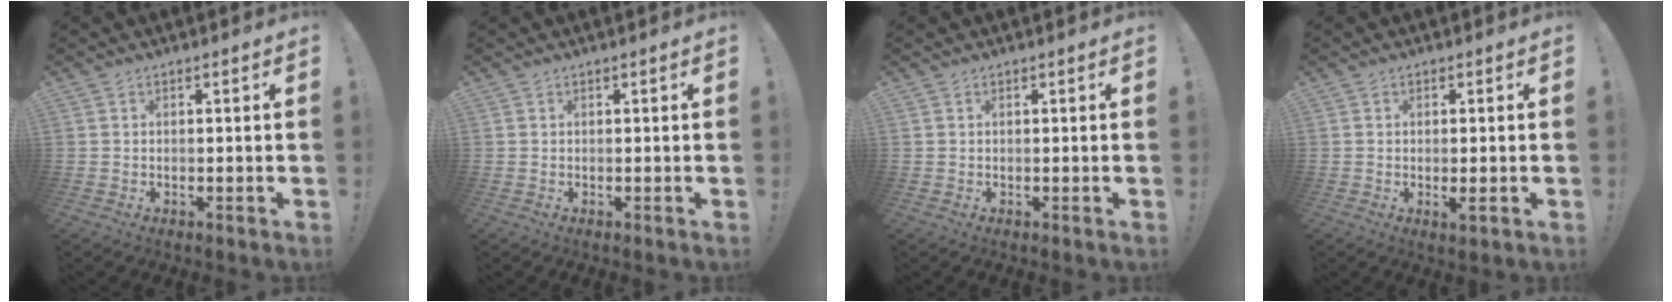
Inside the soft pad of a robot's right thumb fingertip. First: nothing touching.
{"total": 0.0}
{"total": 0.0}
{"total": 2.7, "force": [-0.3, 0.1, 2.7], "torque": [-0.036, -0.007, -0.005]}